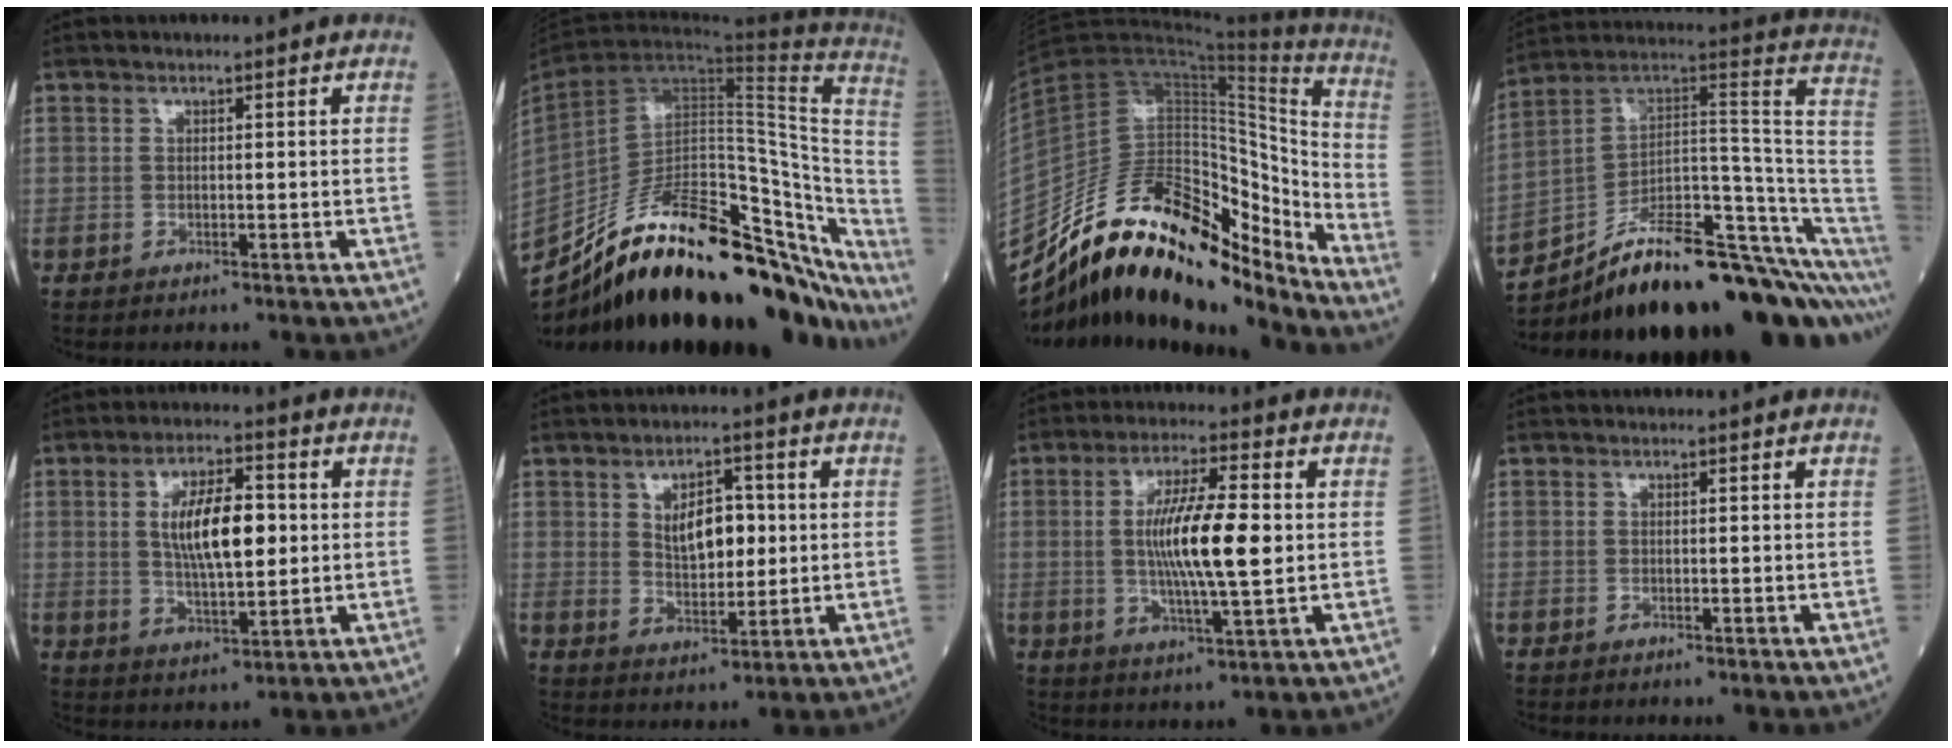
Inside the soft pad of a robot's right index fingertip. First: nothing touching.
{"total": 38.8, "force": [-29.0, 12.6, 22.5], "torque": [-0.290, -0.031, -0.413]}
{"total": 22.4, "force": [-18.1, 5.3, 12.0], "torque": [-0.202, 0.052, -0.307]}
{"total": 27.7, "force": [-18.3, 6.1, 19.9], "torque": [-0.205, 0.045, -0.275]}
{"total": 10.6, "force": [1.4, 3.4, 9.9], "torque": [-0.180, 0.007, 0.025]}
{"total": 7.2, "force": [1.4, 3.6, 6.1], "torque": [-0.100, 0.003, 0.030]}
{"total": 11.7, "force": [0.6, 1.5, 11.6], "torque": [-0.213, 0.000, 0.009]}
{"total": 0.0}